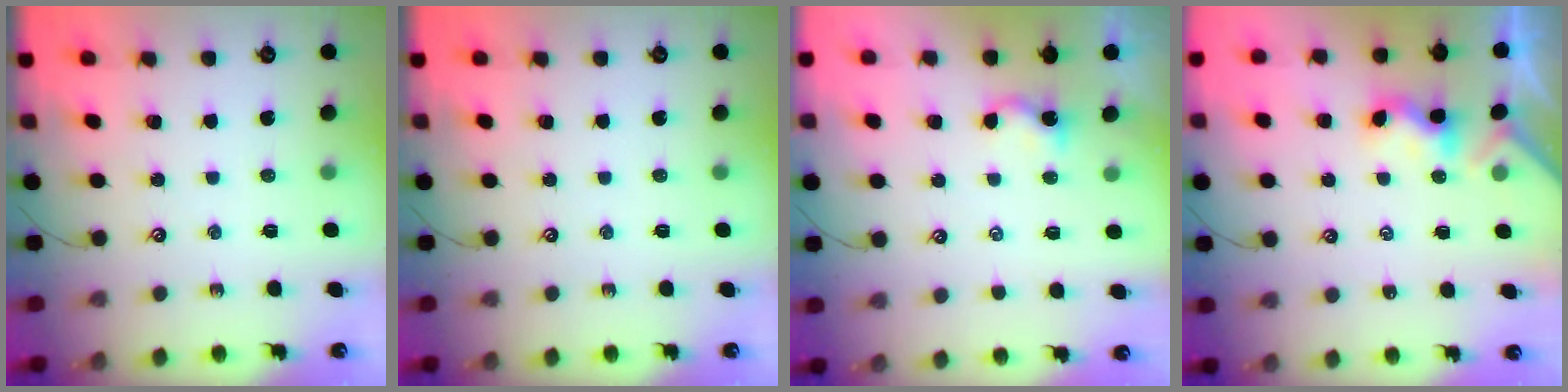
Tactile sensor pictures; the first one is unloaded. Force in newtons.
{"total": 0.0}
{"total": 3.7, "press": 3.7, "slide": 0.0}
{"total": 2.2, "press": 2.2, "slide": 0.3}